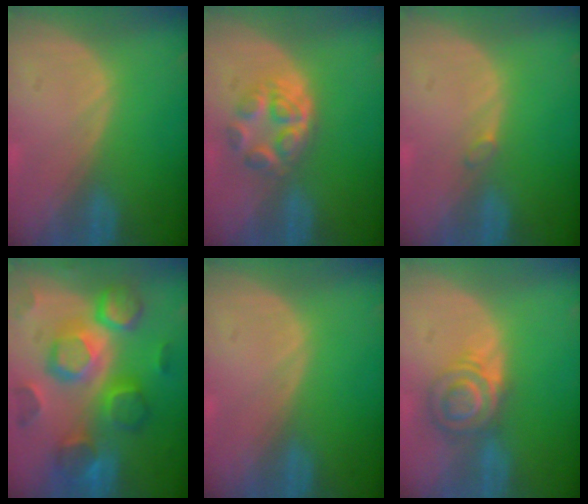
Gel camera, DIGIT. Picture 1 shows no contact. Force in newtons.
{"total": 6.1, "press": 5.3, "slide": 3.2}
{"total": 0.9, "press": 0.8, "slide": 0.2}
{"total": 12.4, "press": 12.4, "slide": 1.1}
{"total": 0.0}
{"total": 5.7, "press": 5.6, "slide": 0.9}